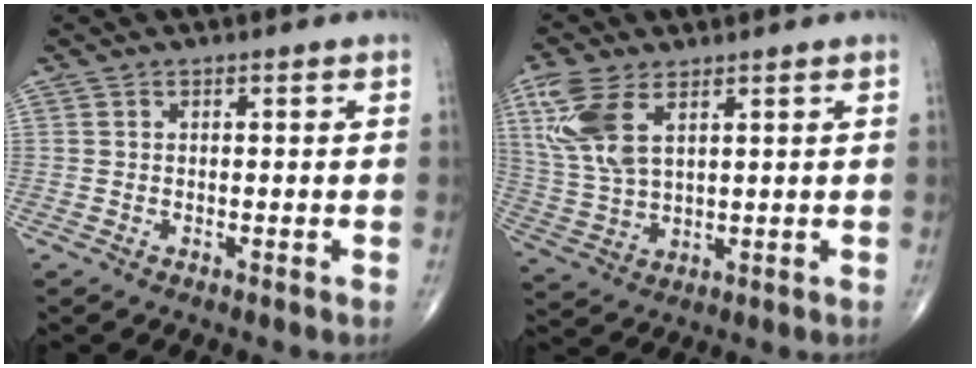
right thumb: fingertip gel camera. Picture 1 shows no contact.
{"total": 10.6, "force": [4.7, 5.2, 8.0], "torque": [-0.188, -0.006, 0.103]}